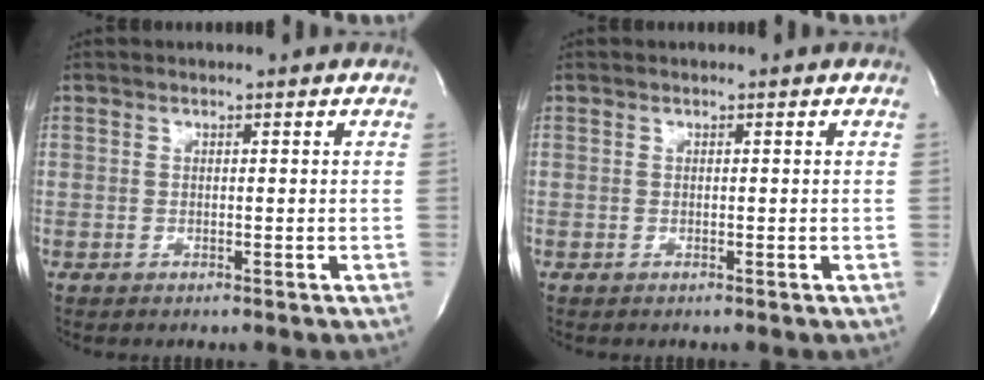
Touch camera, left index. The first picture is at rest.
{"total": 0.0}